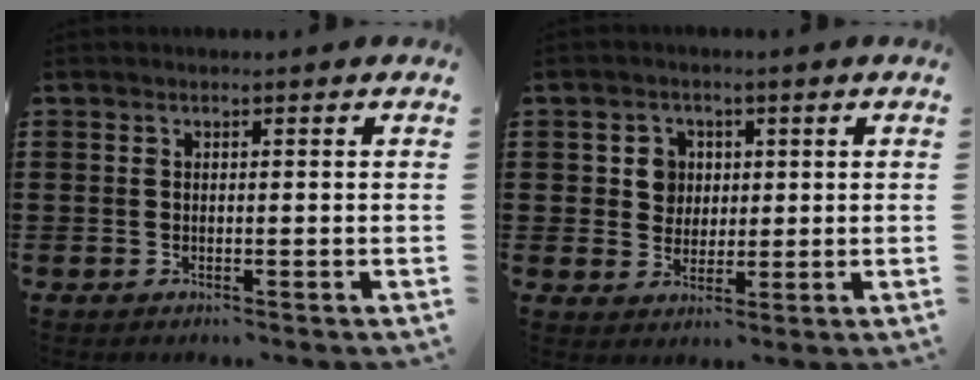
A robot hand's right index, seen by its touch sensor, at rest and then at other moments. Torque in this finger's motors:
{"motor_torque": [0.37, 0.37, 0.09, 0.03]}